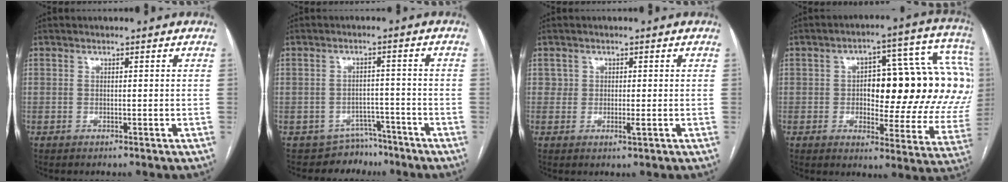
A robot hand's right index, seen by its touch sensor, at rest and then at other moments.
{"total": 5.2, "force": [-4.4, 2.7, -0.9], "torque": [0.021, 0.031, -0.065]}
{"total": 1.5, "force": [0.0, 1.0, 1.1], "torque": [-0.011, -0.001, 0.000]}
{"total": 24.6, "force": [2.3, 8.9, 22.8], "torque": [-0.227, 0.060, 0.049]}